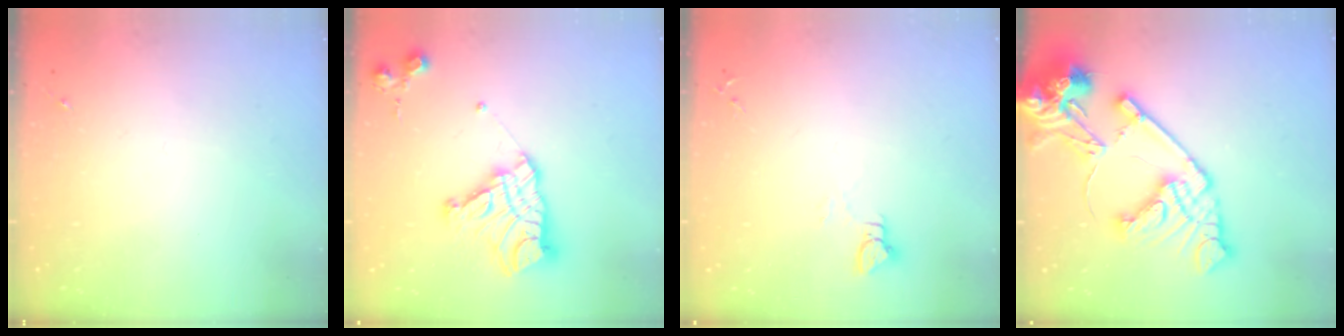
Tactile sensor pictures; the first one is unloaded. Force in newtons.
{"total": 15.8, "press": 15.8, "slide": 1.3}
{"total": 3.5, "press": 3.5, "slide": 0.3}
{"total": 20.6, "press": 20.5, "slide": 2.7}